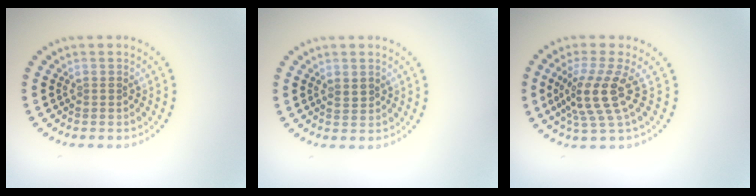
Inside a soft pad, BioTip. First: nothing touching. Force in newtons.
{"total": 0.6, "press": 0.5, "slide": 0.3}
{"total": 4.2, "press": 3.0, "slide": 3.0}